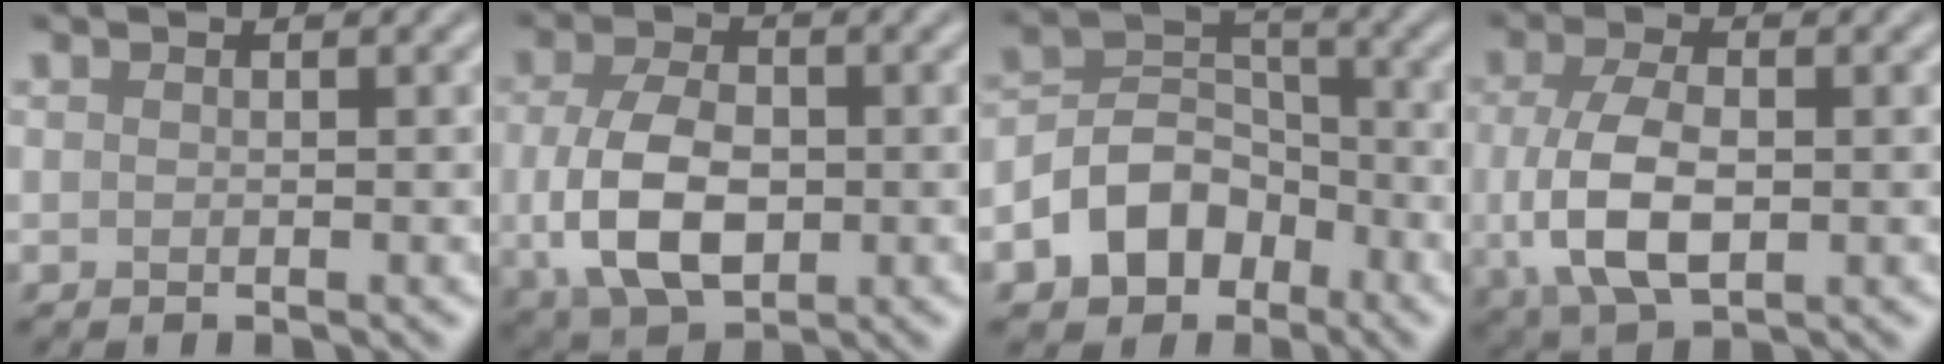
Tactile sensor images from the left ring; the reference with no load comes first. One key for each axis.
{"total": 7.3, "fx": -0.7, "fy": 4.6, "fz": 5.6, "tx": -0.119, "ty": -0.008, "tz": -0.013}
{"total": 6.3, "fx": -3.2, "fy": 4.6, "fz": 2.9, "tx": -0.042, "ty": 0.003, "tz": -0.070}
{"total": 6.4, "fx": -0.5, "fy": 3.4, "fz": 5.5, "tx": -0.122, "ty": -0.007, "tz": -0.009}